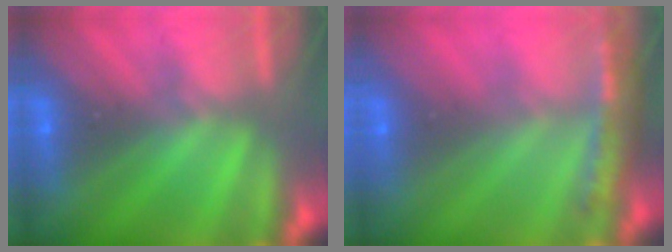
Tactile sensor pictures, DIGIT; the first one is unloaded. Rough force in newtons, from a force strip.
{"total": 9.7}